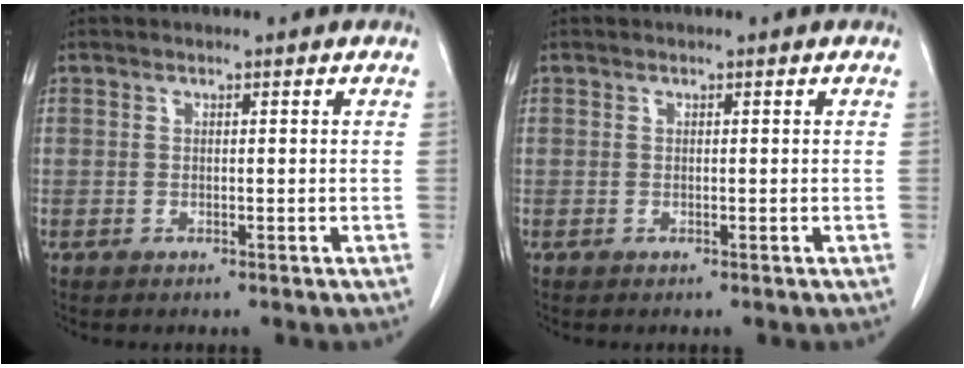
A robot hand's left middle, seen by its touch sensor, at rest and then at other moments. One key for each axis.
{"total": 0.0}